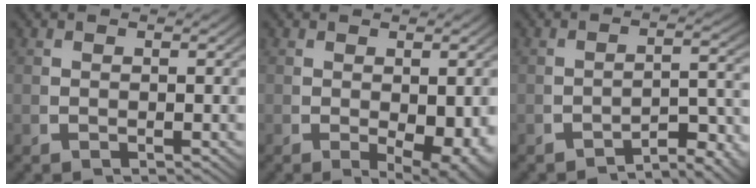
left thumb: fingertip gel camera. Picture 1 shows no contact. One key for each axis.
{"total": 4.4, "fx": -0.6, "fy": 2.0, "fz": 3.8, "tx": -0.063, "ty": -0.022, "tz": 0.004}
{"total": 4.5, "fx": -3.3, "fy": 1.0, "fz": 2.8, "tx": -0.033, "ty": -0.007, "tz": -0.045}